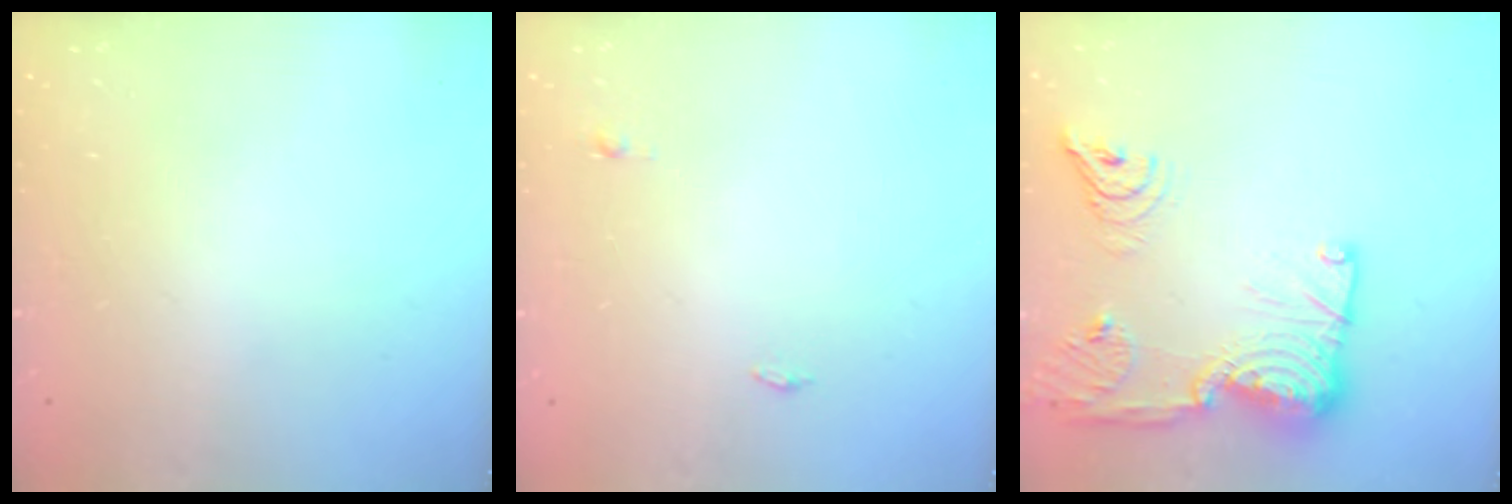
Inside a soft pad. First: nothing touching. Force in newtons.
{"total": 7.6, "press": 3.3, "slide": 6.8}
{"total": 21.8, "press": 20.6, "slide": 6.9}